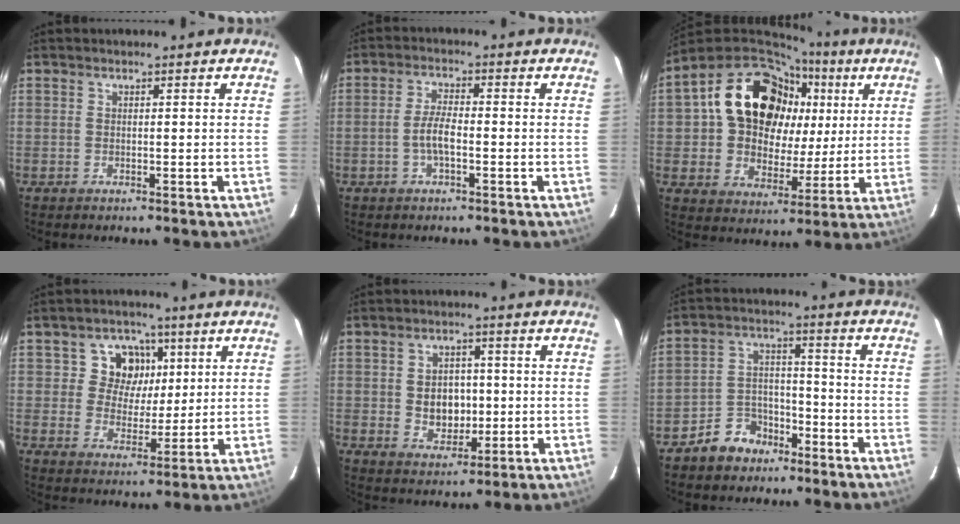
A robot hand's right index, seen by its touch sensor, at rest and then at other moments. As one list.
[{"total": 4.2, "force": [-1.4, 1.2, 3.8], "torque": [-0.079, 0.003, -0.026]}, {"total": 21.1, "force": [7.3, 16.1, 11.5], "torque": [-0.235, 0.058, 0.137]}, {"total": 8.0, "force": [2.6, 7.1, 2.6], "torque": [-0.050, 0.005, 0.042]}, {"total": 6.6, "force": [-0.2, 5.3, 3.9], "torque": [-0.074, 0.006, 0.008]}, {"total": 7.9, "force": [-5.8, 5.0, 2.0], "torque": [-0.050, 0.025, -0.092]}]